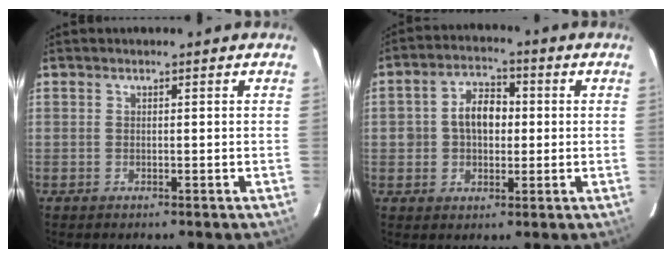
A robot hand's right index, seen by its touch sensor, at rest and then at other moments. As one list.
[{"total": 7.2, "force": [0.2, 5.2, 5.0], "torque": [-0.088, 0.023, 0.010]}]